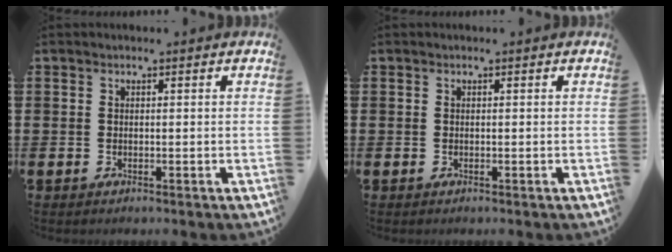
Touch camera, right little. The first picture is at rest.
{"total": 0.0}